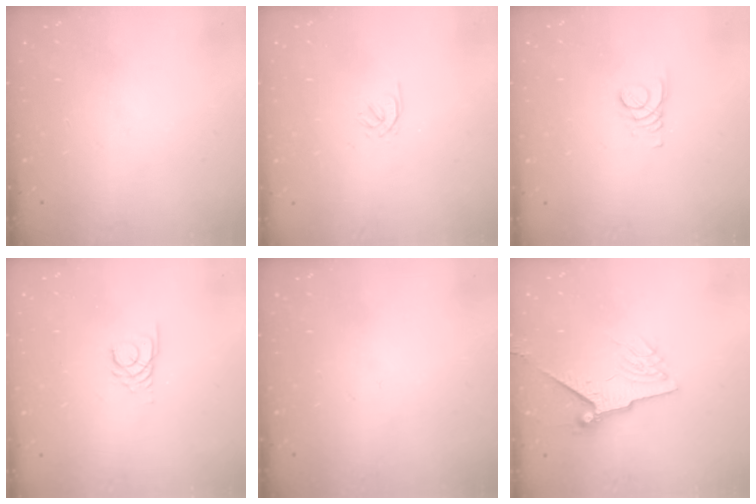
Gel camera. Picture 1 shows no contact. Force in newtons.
{"total": 0.5, "press": 0.3, "slide": 0.4}
{"total": 2.1, "press": 2.1, "slide": 0.1}
{"total": 3.0, "press": 2.9, "slide": 0.3}
{"total": 0.0}
{"total": 9.1, "press": 9.1, "slide": 1.0}